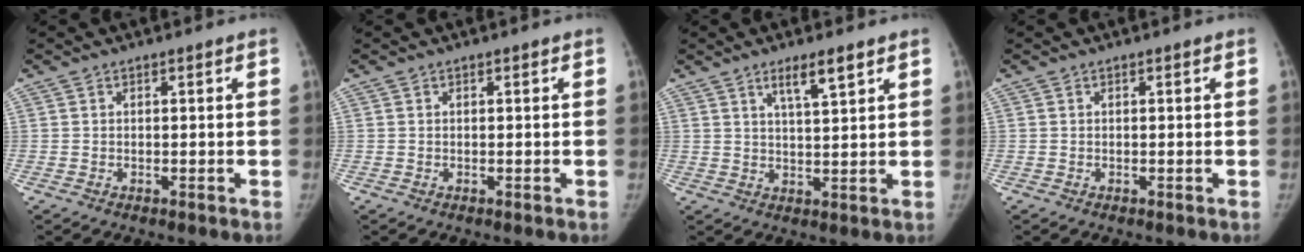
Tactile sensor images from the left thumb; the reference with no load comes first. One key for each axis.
{"total": 0.0}
{"total": 5.2, "fx": 3.3, "fy": 0.8, "fz": 3.9, "tx": -0.065, "ty": -0.021, "tz": 0.060}
{"total": 0.0}